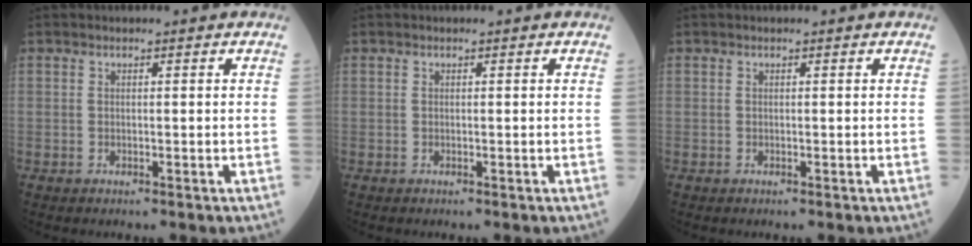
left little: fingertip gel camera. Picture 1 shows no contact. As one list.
[{"total": 0.0}, {"total": 0.0}]